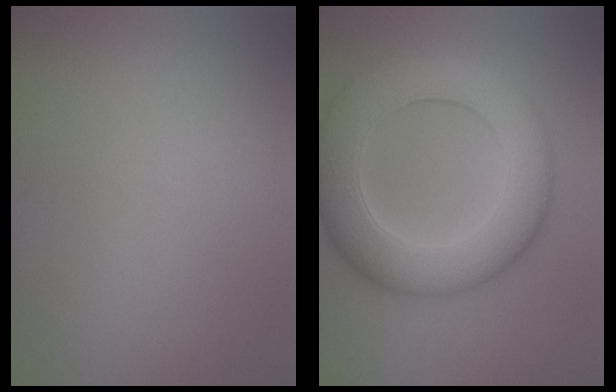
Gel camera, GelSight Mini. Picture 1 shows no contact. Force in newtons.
{"total": 9.5, "press": 9.5, "slide": 0.4}